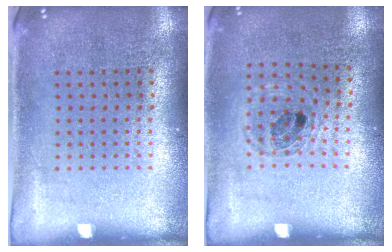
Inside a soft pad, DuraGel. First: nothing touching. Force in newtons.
{"total": 0.9, "press": 0.9, "slide": 0.1}